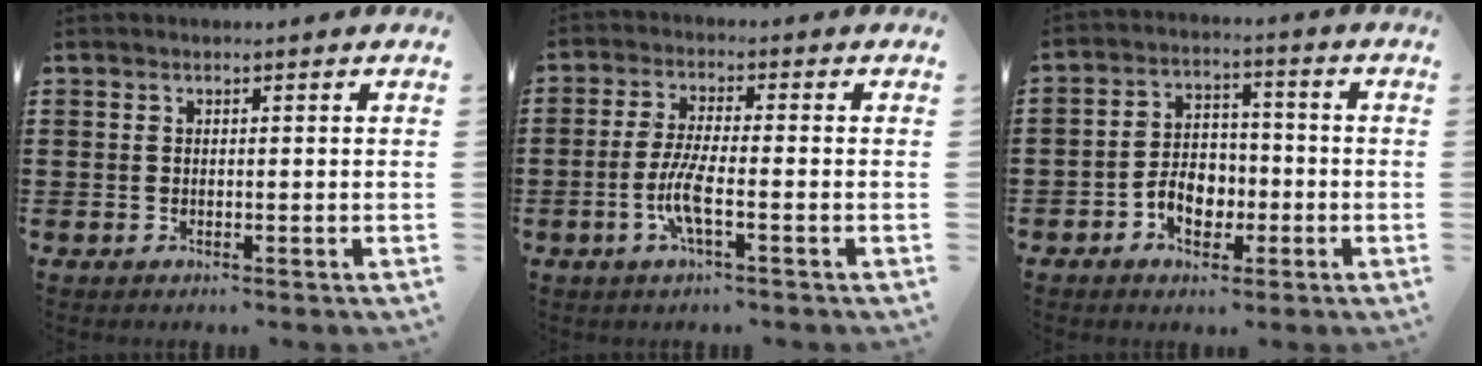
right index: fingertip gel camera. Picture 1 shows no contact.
{"total": 5.7, "force": [-2.1, 1.0, 5.2], "torque": [-0.115, -0.009, -0.047]}
{"total": 5.9, "force": [-2.2, 4.3, 3.4], "torque": [-0.047, 0.004, -0.043]}